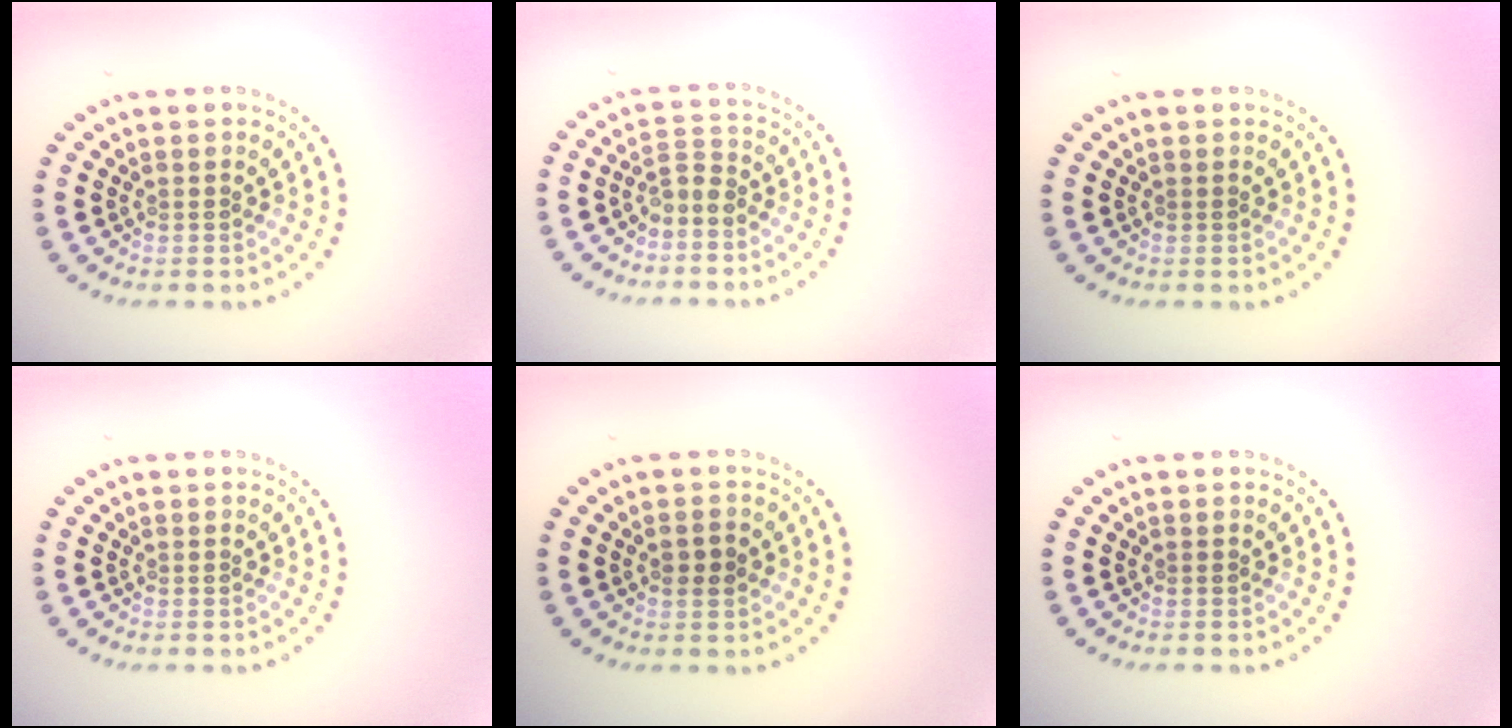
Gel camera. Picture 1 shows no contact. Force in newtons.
{"total": 1.8, "press": 1.5, "slide": 1.0}
{"total": 0.0}
{"total": 0.0}
{"total": 1.6, "press": 1.6, "slide": 0.1}
{"total": 0.0}